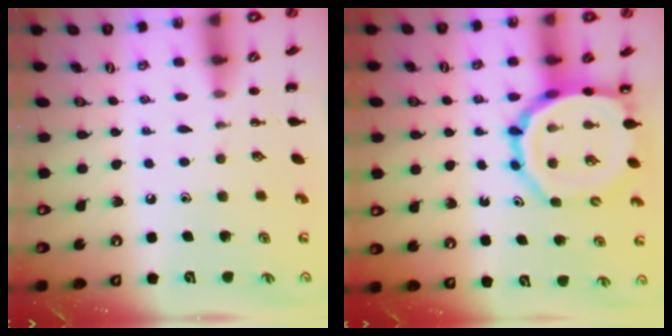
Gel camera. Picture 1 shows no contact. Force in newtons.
{"total": 13.1, "press": 12.6, "slide": 3.4}